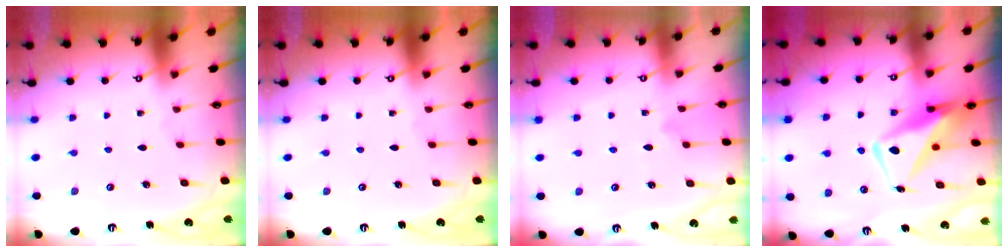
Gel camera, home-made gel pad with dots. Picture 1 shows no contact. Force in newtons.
{"total": 0.0}
{"total": 6.2, "press": 6.2, "slide": 0.3}
{"total": 11.9, "press": 11.8, "slide": 1.3}